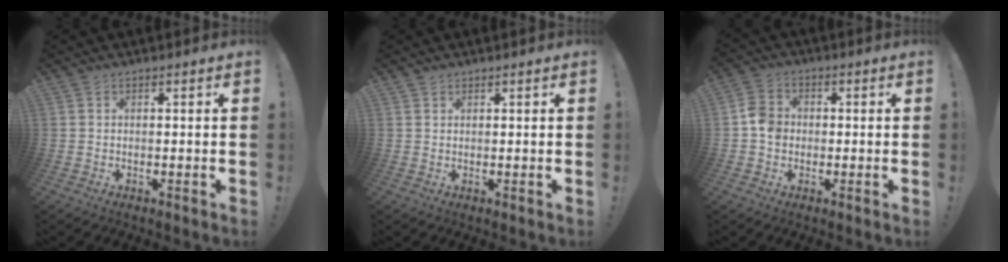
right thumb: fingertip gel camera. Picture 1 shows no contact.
{"total": 1.0, "force": [0.8, 0.5, 0.1], "torque": [0.003, -0.002, 0.015]}
{"total": 6.6, "force": [-0.9, 5.6, 3.4], "torque": [-0.054, 0.020, -0.013]}